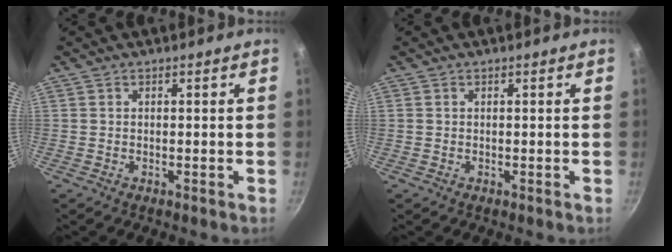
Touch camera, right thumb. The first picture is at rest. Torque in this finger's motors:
{"motor_torque": [-0.26, -0.45, -0.15, 0.10, 0.05]}